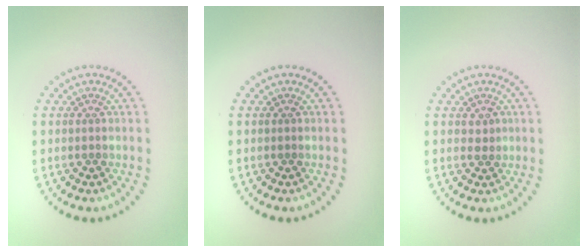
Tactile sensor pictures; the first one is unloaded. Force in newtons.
{"total": 0.0}
{"total": 1.0, "press": 0.9, "slide": 0.5}